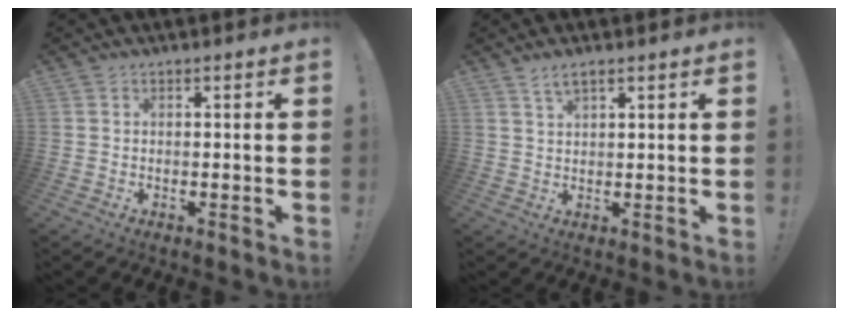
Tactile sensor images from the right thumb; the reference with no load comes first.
{"total": 3.1, "force": [2.3, 0.7, 2.1], "torque": [-0.044, -0.007, 0.041]}